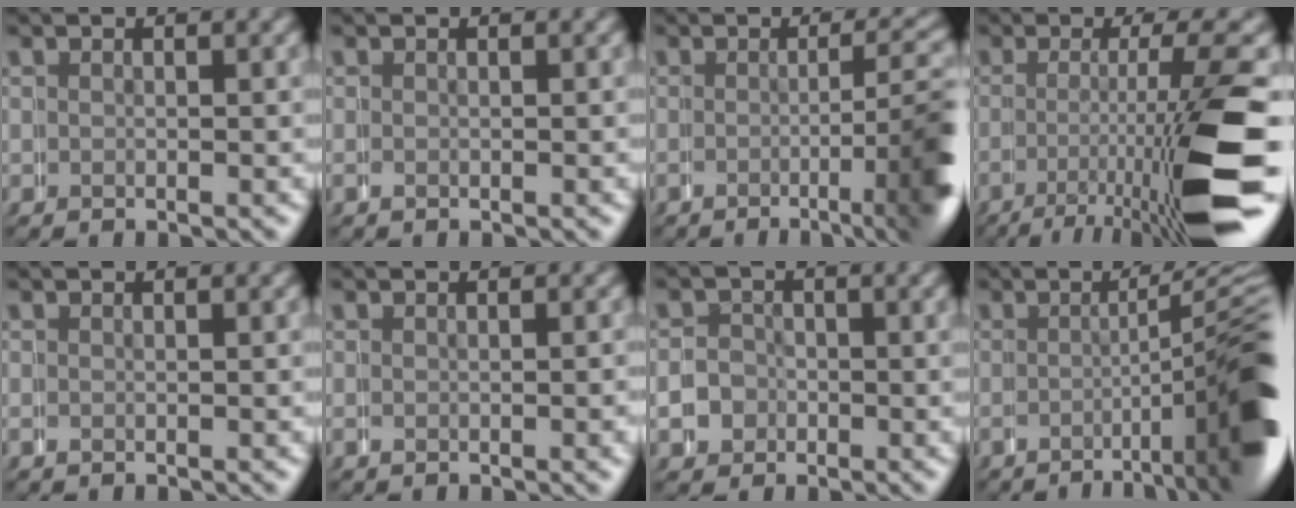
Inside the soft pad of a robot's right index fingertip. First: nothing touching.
{"total": 0.0}
{"total": 9.7, "force": [-3.1, 3.5, 8.5], "torque": [-0.088, -0.008, -0.046]}
{"total": 13.0, "force": [-3.9, 4.0, 11.7], "torque": [-0.169, -0.026, -0.036]}
{"total": 0.0}
{"total": 0.5, "force": [-0.2, 0.1, 0.5], "torque": [-0.006, 0.003, -0.006]}
{"total": 3.2, "force": [-1.0, 3.0, 0.3], "torque": [-0.019, 0.000, -0.020]}
{"total": 12.1, "force": [-3.1, 4.0, 11.0], "torque": [-0.118, -0.006, -0.042]}